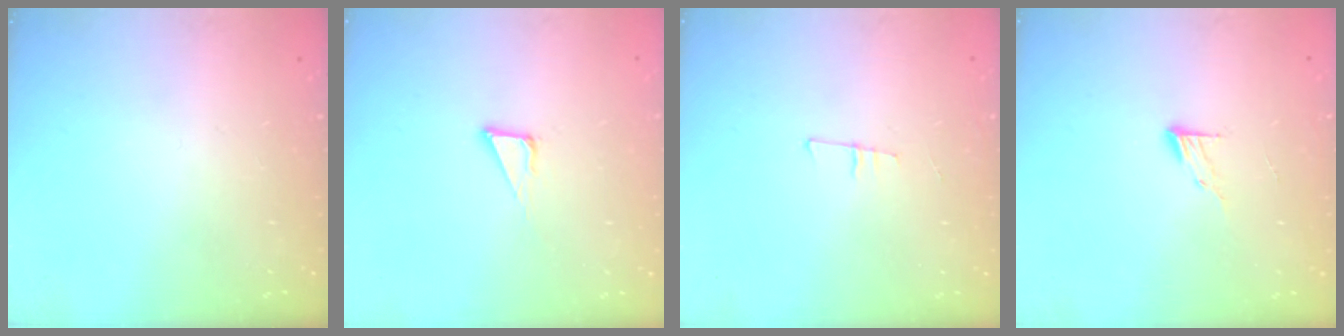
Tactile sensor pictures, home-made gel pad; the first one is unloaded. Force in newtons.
{"total": 3.9, "press": 3.9, "slide": 0.2}
{"total": 6.6, "press": 5.9, "slide": 2.9}
{"total": 4.6, "press": 4.5, "slide": 0.5}